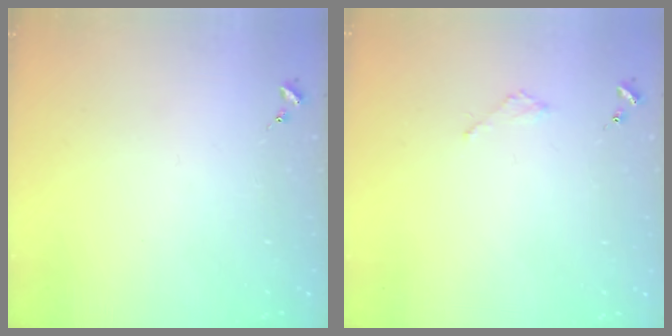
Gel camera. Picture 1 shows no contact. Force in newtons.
{"total": 1.8, "press": 1.8, "slide": 0.2}